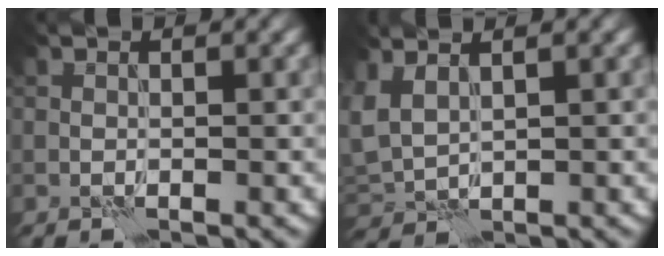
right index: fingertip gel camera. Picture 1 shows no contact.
{"total": 2.8, "force": [1.6, 1.6, 1.7], "torque": [-0.052, 0.006, 0.039]}